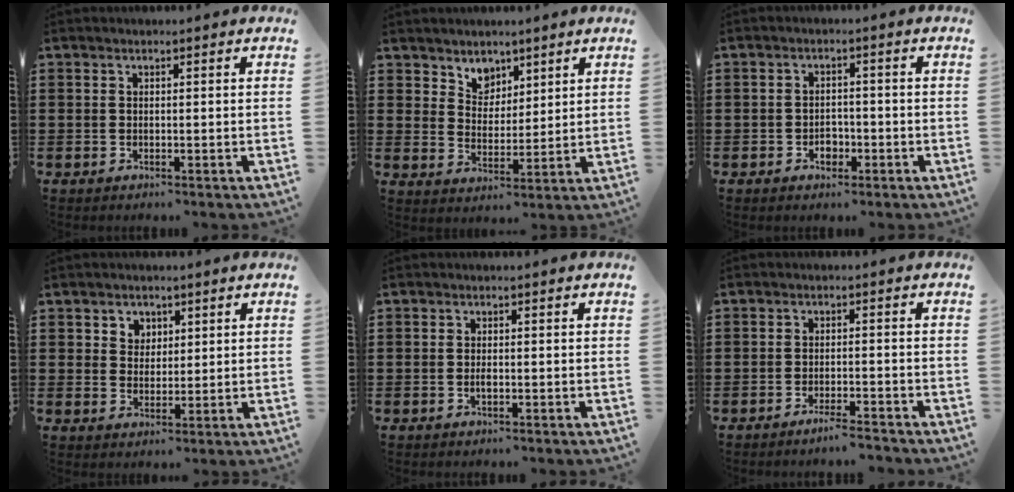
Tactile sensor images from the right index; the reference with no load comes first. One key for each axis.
{"total": 4.6, "fx": 3.5, "fy": 3.0, "fz": 0.1, "tx": -0.023, "ty": 0.002, "tz": 0.066}
{"total": 2.4, "fx": -1.2, "fy": 1.6, "fz": 1.4, "tx": -0.029, "ty": 0.000, "tz": -0.022}
{"total": 3.0, "fx": 1.6, "fy": 2.5, "fz": 0.3, "tx": -0.018, "ty": 0.012, "tz": 0.028}
{"total": 1.1, "fx": -0.3, "fy": 0.4, "fz": 0.9, "tx": -0.019, "ty": -0.005, "tz": -0.005}
{"total": 2.7, "fx": -2.4, "fy": 0.0, "fz": 1.3, "tx": -0.021, "ty": 0.004, "tz": -0.046}